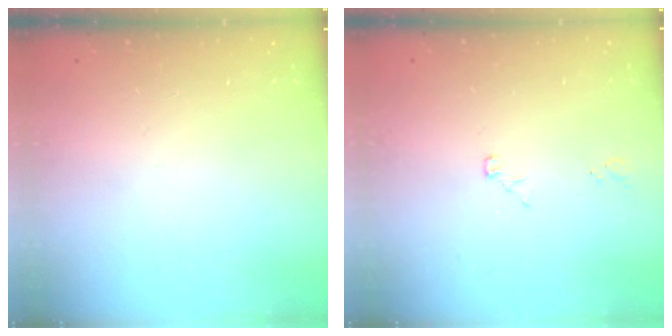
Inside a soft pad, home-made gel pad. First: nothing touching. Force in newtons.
{"total": 4.1, "press": 3.3, "slide": 2.4}